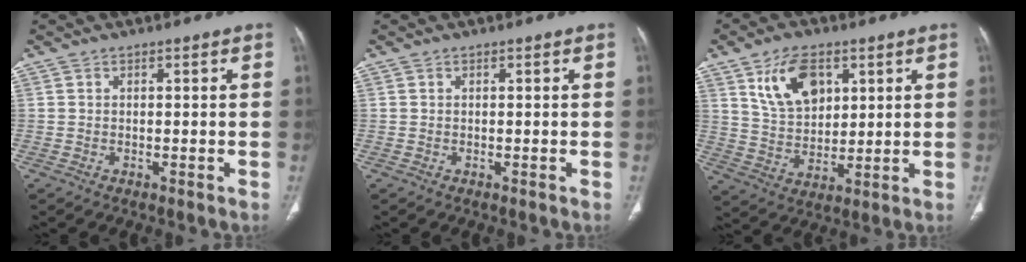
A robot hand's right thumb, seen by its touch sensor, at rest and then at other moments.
{"total": 0.0}
{"total": 11.6, "force": [5.2, 7.2, 7.4], "torque": [-0.107, -0.023, 0.104]}